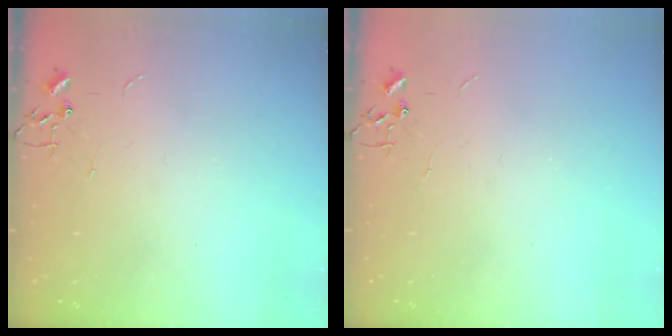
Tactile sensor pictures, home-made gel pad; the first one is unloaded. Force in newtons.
{"total": 0.0}